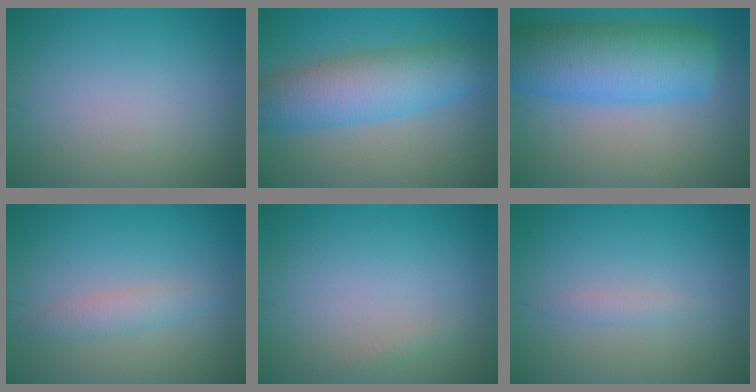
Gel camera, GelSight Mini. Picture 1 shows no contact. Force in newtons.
{"total": 7.2, "press": 7.2, "slide": 0.3}
{"total": 9.5, "press": 9.5, "slide": 0.2}
{"total": 1.9, "press": 1.9, "slide": 0.0}
{"total": 0.6, "press": 0.6, "slide": 0.0}
{"total": 0.9, "press": 0.9, "slide": 0.0}